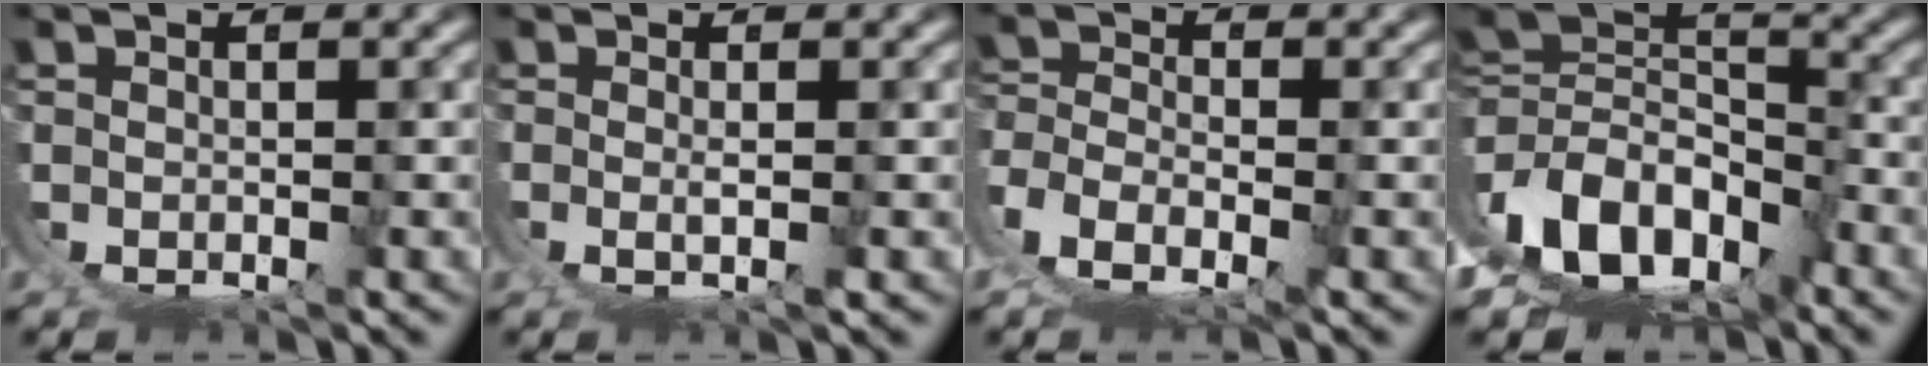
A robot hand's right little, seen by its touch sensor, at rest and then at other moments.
{"total": 2.1, "force": [1.0, -1.0, 1.5], "torque": [-0.029, -0.005, 0.023]}
{"total": 8.1, "force": [0.6, 6.8, 4.2], "torque": [-0.135, -0.033, 0.009]}
{"total": 14.8, "force": [-1.5, 11.3, 9.4], "torque": [-0.215, -0.054, -0.012]}